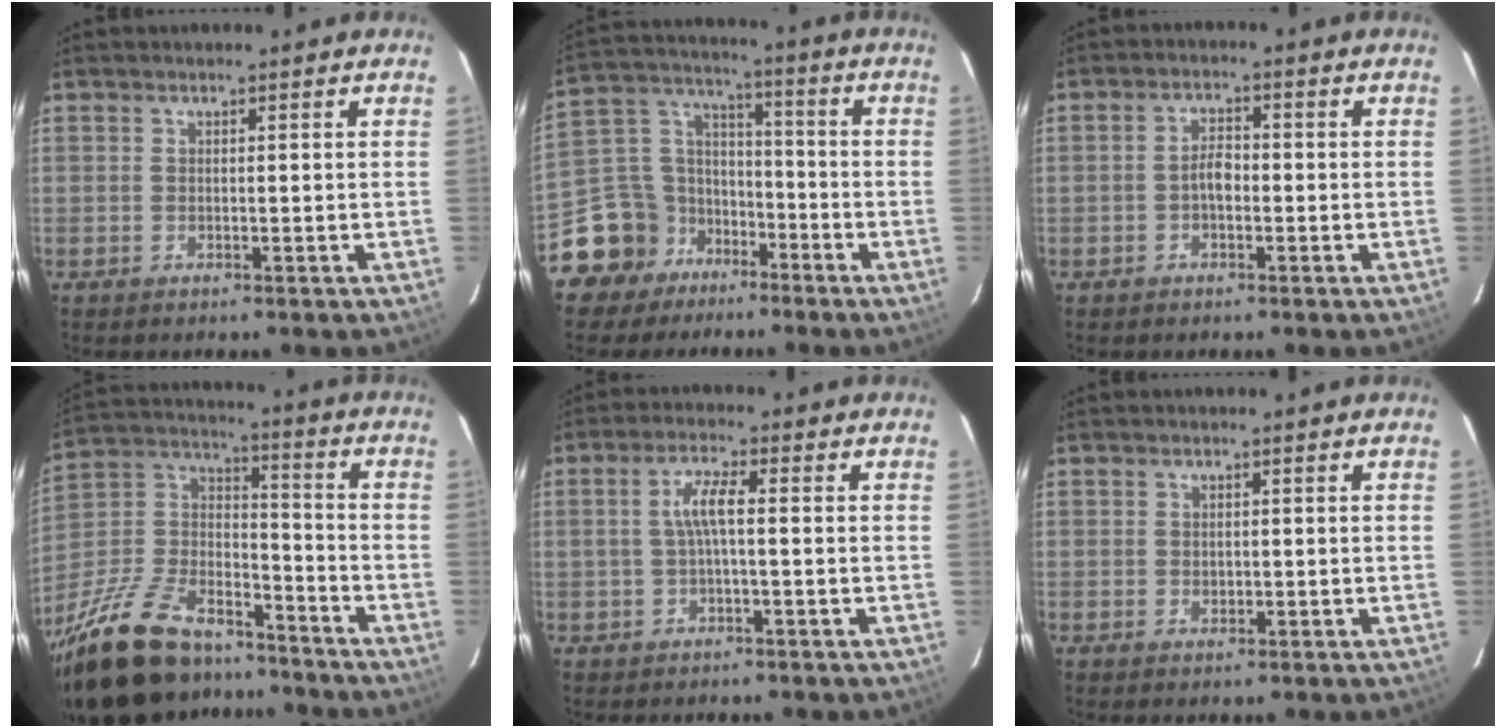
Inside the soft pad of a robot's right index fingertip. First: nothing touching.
{"total": 12.7, "force": [-8.8, 8.9, 2.0], "torque": [-0.067, 0.060, -0.151]}
{"total": 2.8, "force": [-0.9, 1.5, 2.2], "torque": [-0.041, 0.010, -0.015]}
{"total": 30.1, "force": [-22.0, 13.6, 15.5], "torque": [-0.333, 0.013, -0.350]}
{"total": 4.1, "force": [-0.2, 0.5, 4.1], "torque": [-0.078, 0.007, -0.002]}
{"total": 0.9, "force": [0.0, 0.8, 0.5], "torque": [-0.004, 0.002, 0.002]}